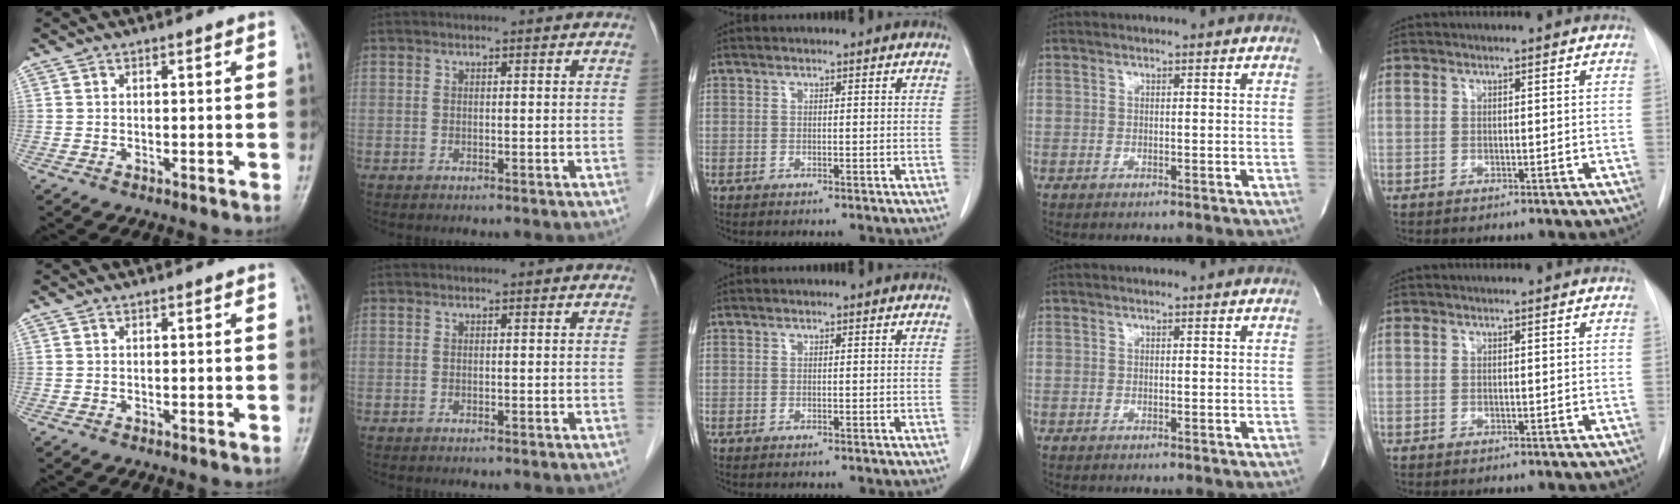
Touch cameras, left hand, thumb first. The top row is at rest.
{}